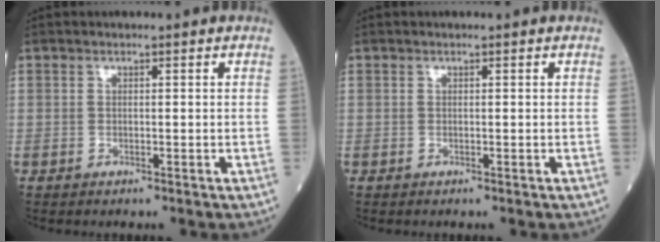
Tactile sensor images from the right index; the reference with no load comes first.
{"total": 0.0}